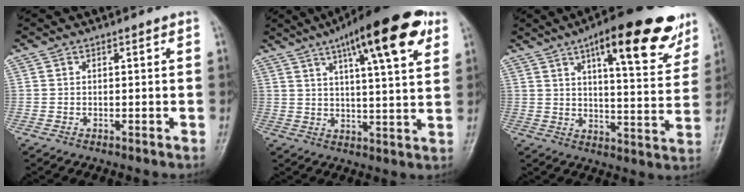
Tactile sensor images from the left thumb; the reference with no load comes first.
{"total": 18.1, "force": [9.5, 4.4, 14.8], "torque": [-0.201, -0.017, 0.138]}
{"total": 19.8, "force": [11.4, 5.9, 15.1], "torque": [-0.175, -0.038, 0.160]}